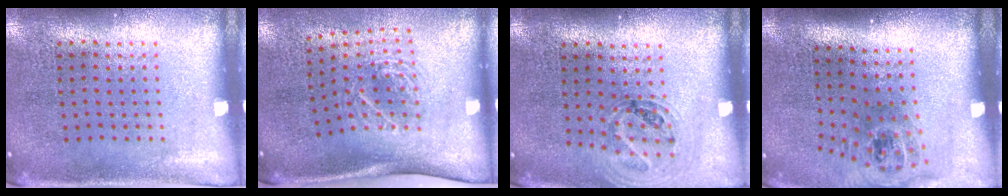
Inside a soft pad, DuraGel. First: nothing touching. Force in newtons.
{"total": 1.8, "press": 1.3, "slide": 1.4}
{"total": 0.9, "press": 0.9, "slide": 0.0}
{"total": 1.6, "press": 1.2, "slide": 1.2}